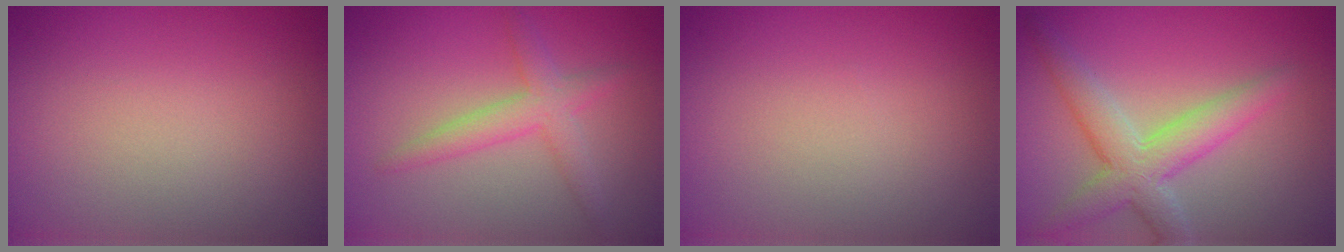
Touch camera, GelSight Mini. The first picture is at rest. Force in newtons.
{"total": 2.9, "press": 2.9, "slide": 0.1}
{"total": 0.0}
{"total": 4.8, "press": 4.8, "slide": 0.2}